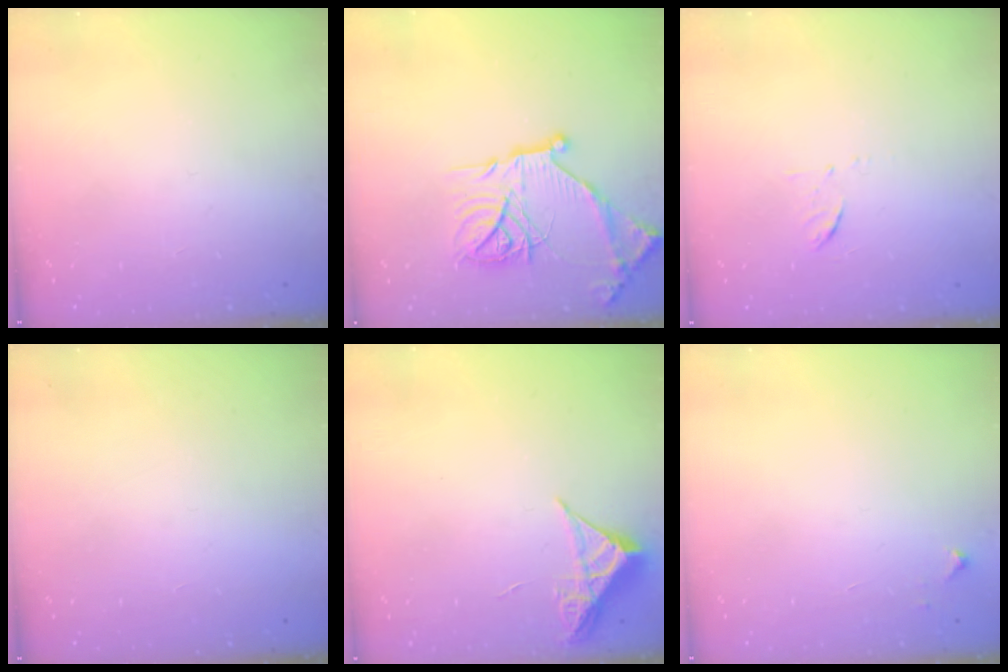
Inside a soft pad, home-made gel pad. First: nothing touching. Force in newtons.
{"total": 20.2, "press": 20.1, "slide": 1.9}
{"total": 6.0, "press": 6.0, "slide": 0.4}
{"total": 1.5, "press": 1.5, "slide": 0.1}
{"total": 5.2, "press": 5.1, "slide": 0.3}
{"total": 3.3, "press": 3.2, "slide": 0.4}